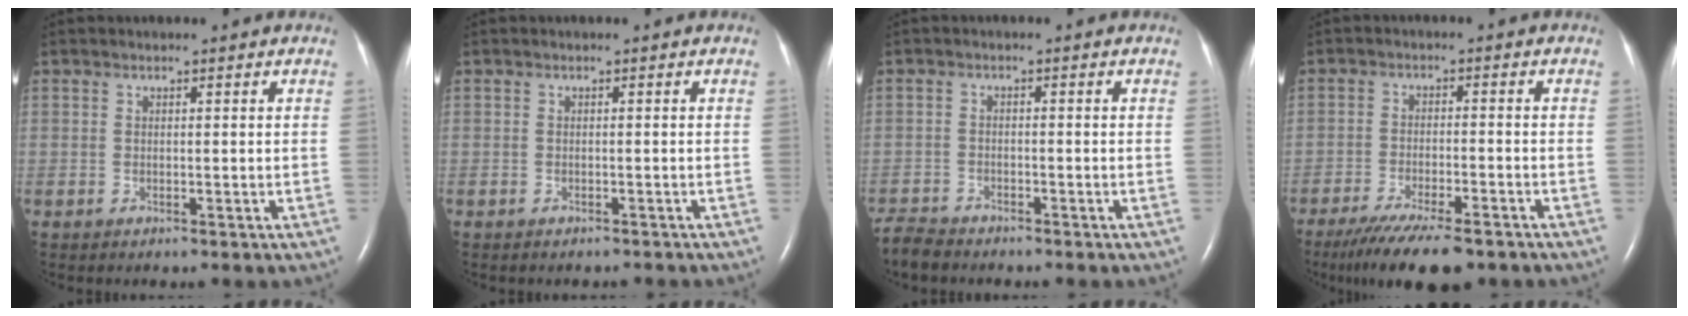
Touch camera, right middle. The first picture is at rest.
{"total": 0.9, "force": [-0.8, 0.1, 0.3], "torque": [-0.011, -0.004, -0.007]}
{"total": 3.2, "force": [-3.1, 0.5, 0.5], "torque": [-0.012, -0.015, -0.060]}
{"total": 11.8, "force": [-9.1, 1.9, 7.2], "torque": [-0.120, -0.026, -0.142]}